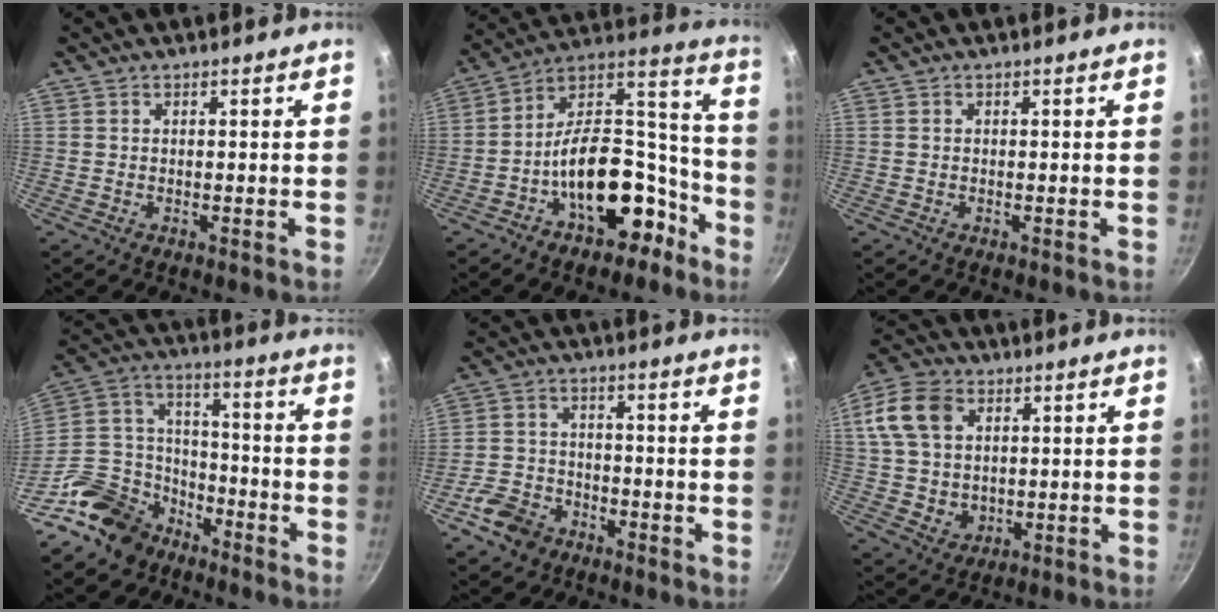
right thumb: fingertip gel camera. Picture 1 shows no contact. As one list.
[{"total": 19.8, "force": [-9.4, 11.3, 13.2], "torque": [-0.140, 0.110, -0.146]}, {"total": 0.0}, {"total": 15.8, "force": [-10.4, 10.5, 5.8], "torque": [-0.078, 0.089, -0.195]}, {"total": 7.4, "force": [-4.3, 5.3, 2.9], "torque": [-0.047, 0.035, -0.085]}, {"total": 14.4, "force": [3.7, 10.9, 8.6], "torque": [-0.157, 0.001, 0.069]}]